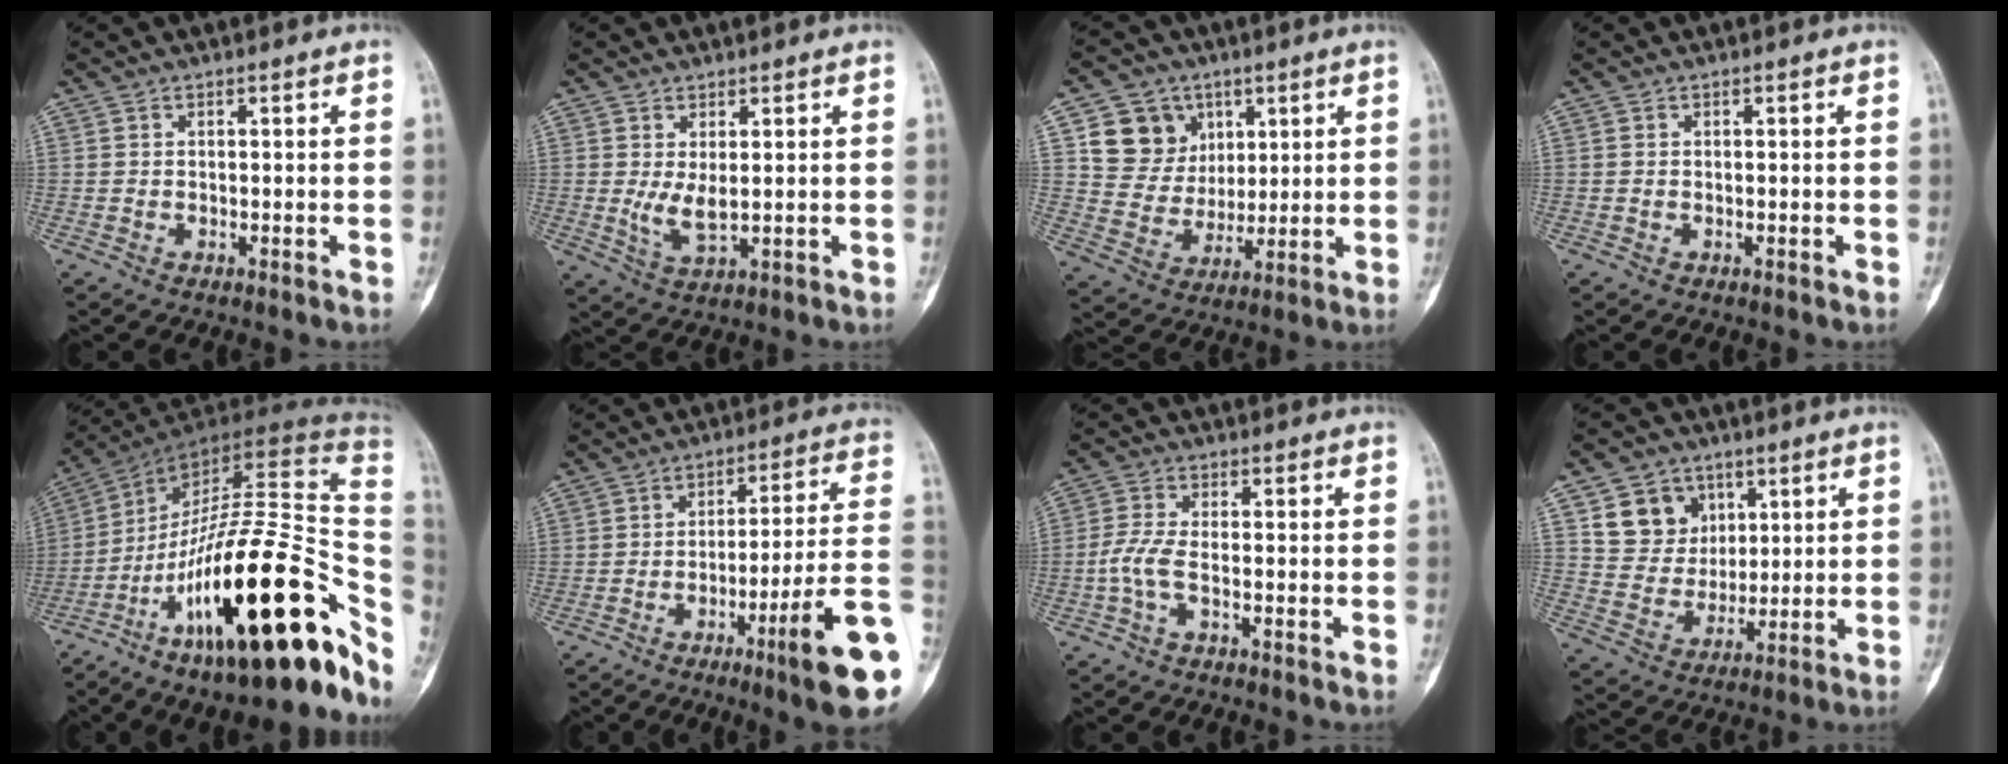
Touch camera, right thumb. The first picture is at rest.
{"total": 4.3, "force": [0.6, 1.6, 3.9], "torque": [-0.080, -0.016, 0.020]}
{"total": 11.4, "force": [4.7, 9.8, 3.3], "torque": [-0.019, -0.020, 0.092]}
{"total": 0.0}
{"total": 35.4, "force": [-12.6, 11.5, 31.0], "torque": [-0.391, 0.066, -0.198]}
{"total": 16.8, "force": [-6.8, 0.6, 15.3], "torque": [-0.198, 0.023, -0.103]}
{"total": 4.4, "force": [-1.5, 1.3, 3.9], "torque": [-0.098, 0.006, -0.036]}
{"total": 10.3, "force": [4.5, 8.7, 3.2], "torque": [-0.018, -0.020, 0.087]}